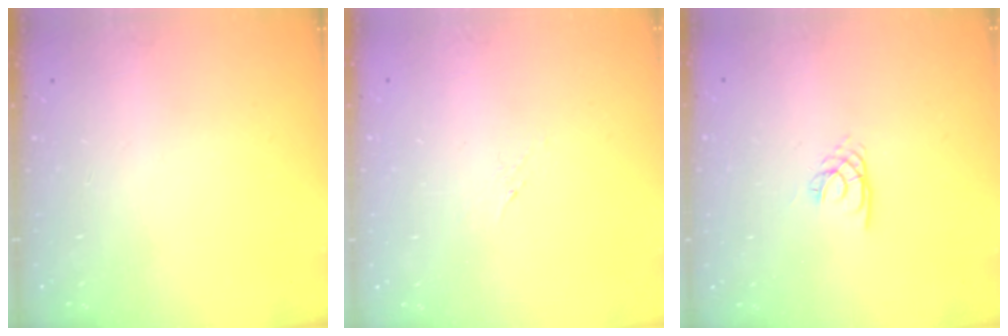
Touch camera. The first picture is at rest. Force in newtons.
{"total": 2.8, "press": 2.7, "slide": 0.6}
{"total": 2.2, "press": 2.2, "slide": 0.3}